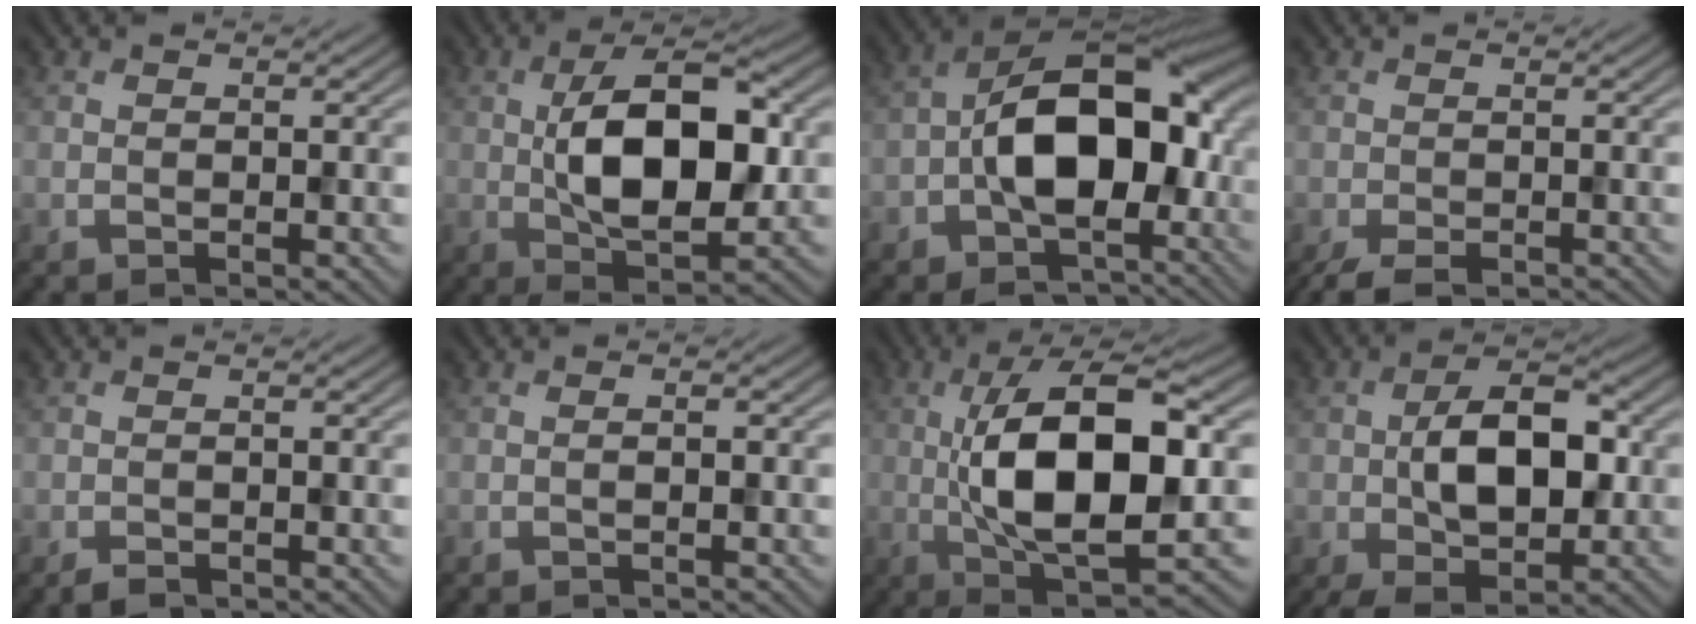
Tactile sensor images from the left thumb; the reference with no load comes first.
{"total": 11.9, "force": [0.2, 5.2, 10.7], "torque": [-0.182, 0.008, 0.004]}
{"total": 14.8, "force": [-2.7, 8.9, 11.5], "torque": [-0.168, 0.012, -0.062]}
{"total": 3.4, "force": [-2.5, 1.4, 1.8], "torque": [-0.043, -0.011, -0.048]}
{"total": 1.2, "force": [-1.0, 0.4, 0.4], "torque": [-0.009, 0.000, -0.021]}
{"total": 0.6, "force": [-0.4, -0.3, 0.4], "torque": [-0.010, 0.005, -0.008]}
{"total": 14.3, "force": [-0.4, 5.0, 13.5], "torque": [-0.242, 0.012, -0.011]}
{"total": 9.2, "force": [-1.3, 5.1, 7.6], "torque": [-0.132, 0.005, -0.025]}